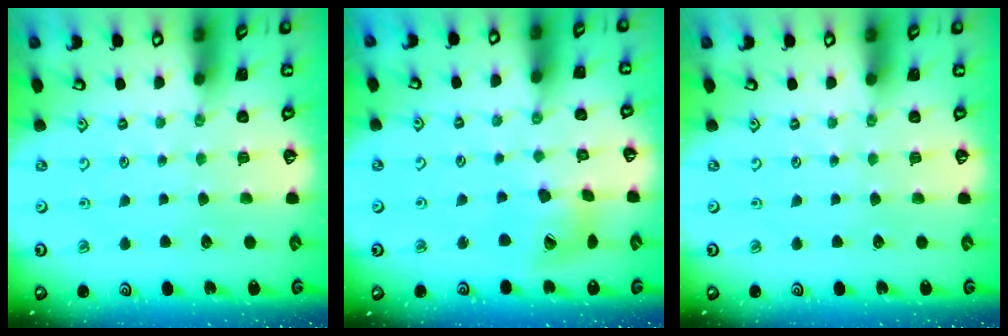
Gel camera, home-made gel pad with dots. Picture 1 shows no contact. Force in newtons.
{"total": 13.3, "press": 13.2, "slide": 1.7}
{"total": 0.0}